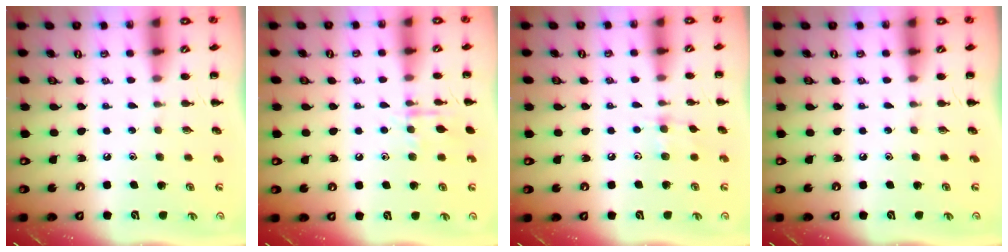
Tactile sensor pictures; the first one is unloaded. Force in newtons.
{"total": 8.4, "press": 8.4, "slide": 0.7}
{"total": 5.6, "press": 5.5, "slide": 1.1}
{"total": 0.0}